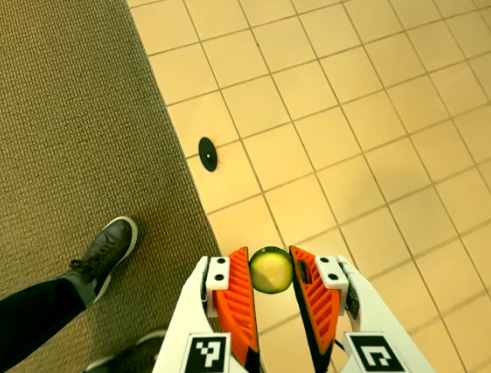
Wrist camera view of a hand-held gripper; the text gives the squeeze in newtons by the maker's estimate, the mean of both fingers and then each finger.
{"total": 6.7, "left": 6.5, "right": 6.9}